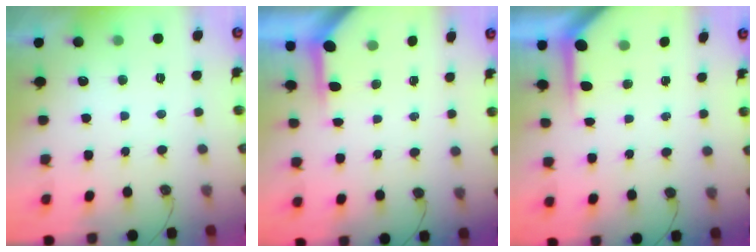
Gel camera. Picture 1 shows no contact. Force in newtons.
{"total": 3.8, "press": 3.8, "slide": 0.3}
{"total": 3.5, "press": 3.5, "slide": 0.4}